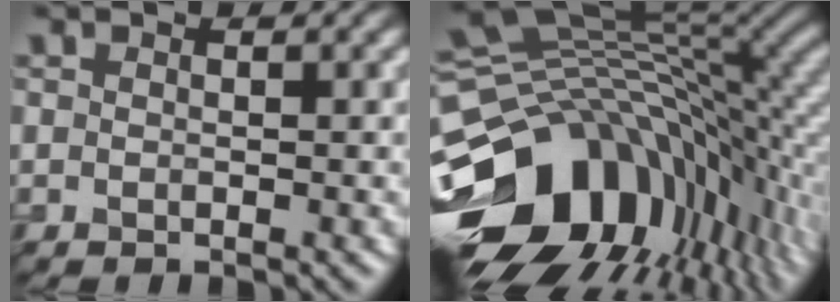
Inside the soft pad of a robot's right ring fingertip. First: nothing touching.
{"total": 15.2, "force": [-4.4, 10.1, 10.5], "torque": [-0.200, 0.007, -0.078]}